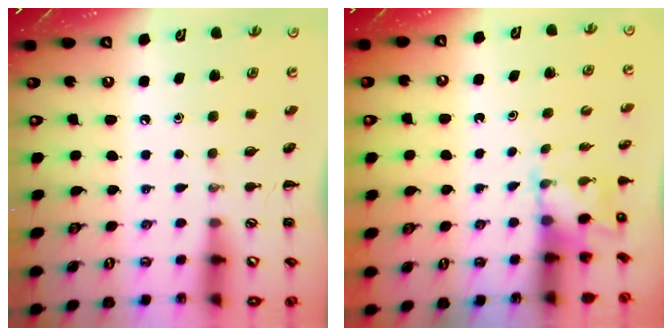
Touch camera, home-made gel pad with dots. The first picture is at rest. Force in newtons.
{"total": 2.4, "press": 2.3, "slide": 0.8}